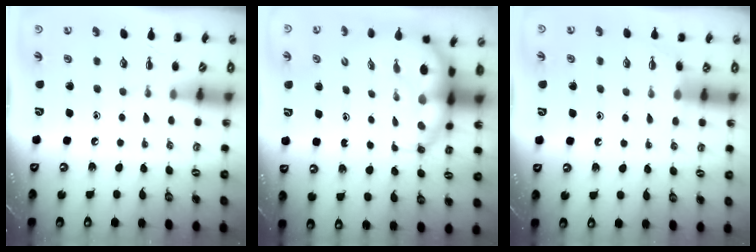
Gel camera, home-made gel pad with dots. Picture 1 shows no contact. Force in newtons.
{"total": 8.0, "press": 7.6, "slide": 2.2}
{"total": 4.5, "press": 4.3, "slide": 1.3}